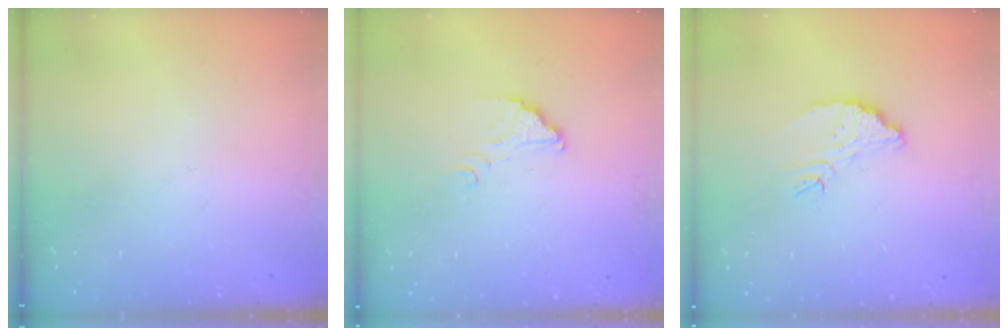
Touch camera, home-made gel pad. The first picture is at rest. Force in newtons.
{"total": 2.9, "press": 2.9, "slide": 0.2}
{"total": 6.5, "press": 6.5, "slide": 0.4}